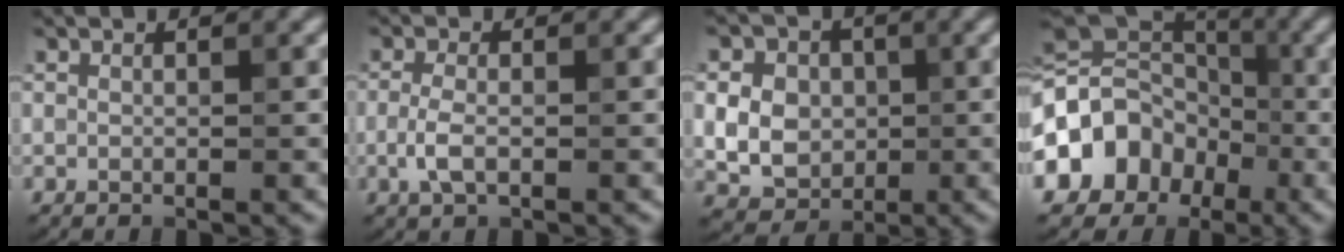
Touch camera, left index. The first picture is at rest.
{"total": 2.3, "force": [-0.6, 0.9, 2.0], "torque": [-0.053, 0.003, -0.014]}
{"total": 9.1, "force": [1.2, 7.7, 4.7], "torque": [-0.091, 0.033, 0.007]}
{"total": 10.0, "force": [-3.3, 8.0, 4.9], "torque": [-0.087, 0.012, -0.074]}